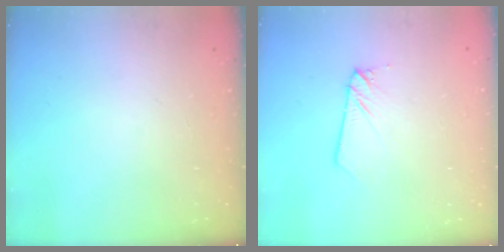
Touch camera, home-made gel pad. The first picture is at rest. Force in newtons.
{"total": 2.3, "press": 2.3, "slide": 0.1}